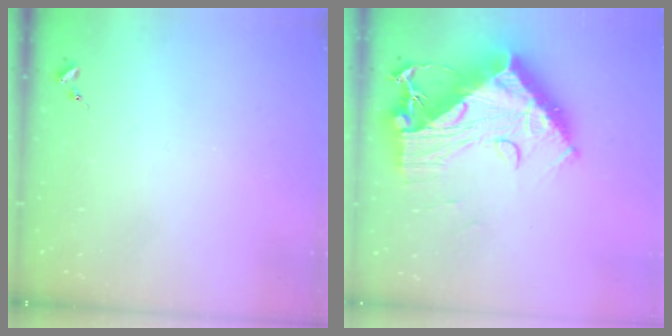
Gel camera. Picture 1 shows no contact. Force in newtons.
{"total": 21.2, "press": 21.1, "slide": 2.0}